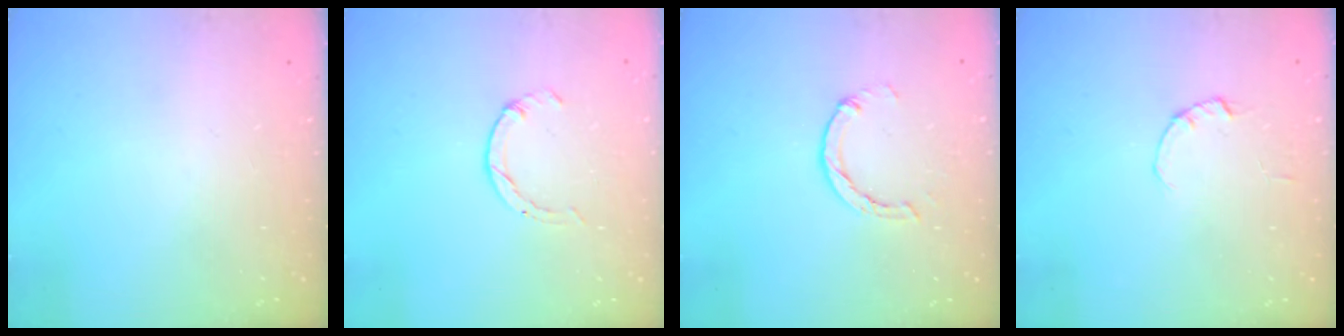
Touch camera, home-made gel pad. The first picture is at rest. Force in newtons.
{"total": 0.5, "press": 0.5, "slide": 0.1}
{"total": 2.9, "press": 2.9, "slide": 0.4}
{"total": 0.0}